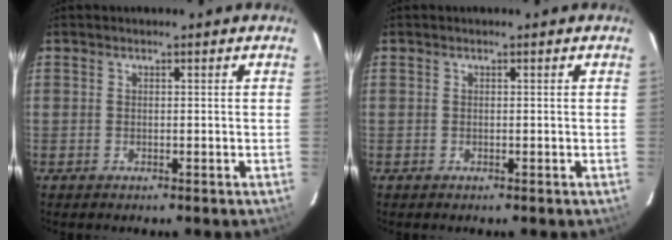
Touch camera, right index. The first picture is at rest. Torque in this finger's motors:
{"motor_torque": [0.28, 0.26, -0.04, -0.01]}